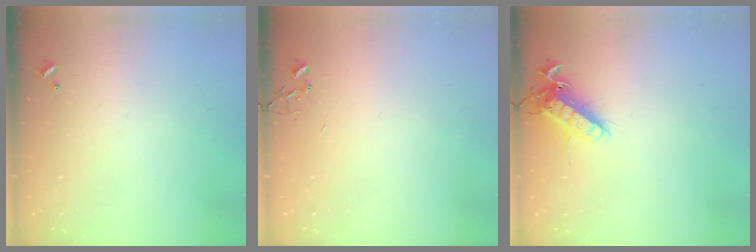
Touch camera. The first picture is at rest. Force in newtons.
{"total": 0.0}
{"total": 12.9, "press": 12.8, "slide": 1.7}